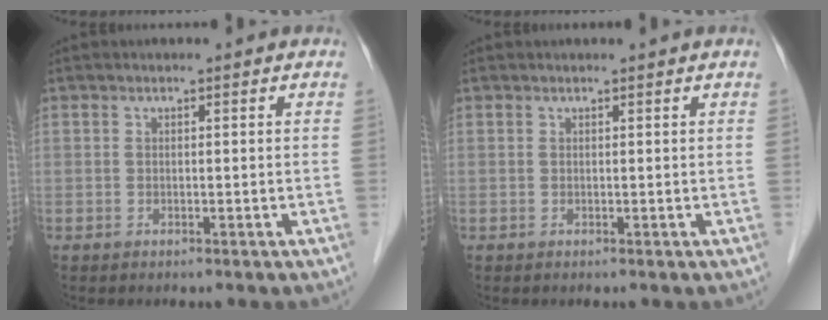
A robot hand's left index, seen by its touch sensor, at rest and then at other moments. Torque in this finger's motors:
{"motor_torque": [-0.05, -0.05, 0.02, -0.01]}